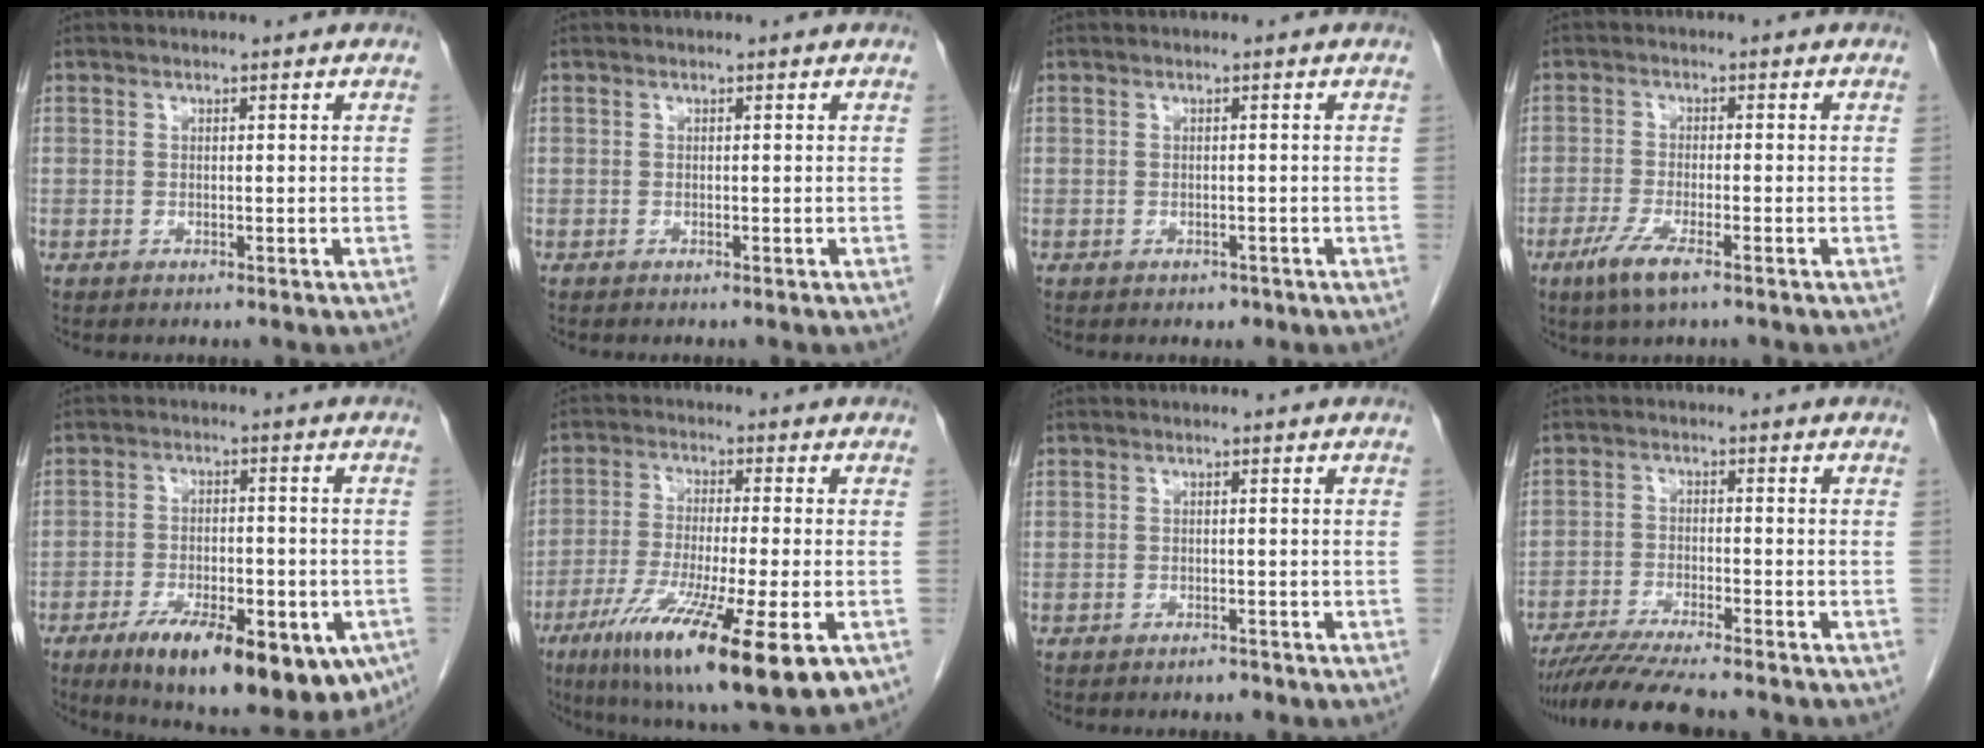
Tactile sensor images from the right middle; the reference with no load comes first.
{"total": 0.0}
{"total": 1.0, "force": [-0.7, 0.6, 0.3], "torque": [-0.006, 0.001, -0.006]}
{"total": 5.1, "force": [-3.0, 0.7, 4.0], "torque": [-0.088, -0.012, -0.057]}
{"total": 18.2, "force": [-11.3, 6.5, 12.8], "torque": [-0.132, -0.008, -0.163]}
{"total": 18.7, "force": [-9.2, 2.0, 16.2], "torque": [-0.241, -0.047, -0.151]}
{"total": 1.0, "force": [-0.8, 0.4, 0.3], "torque": [-0.006, 0.001, -0.011]}
{"total": 10.3, "force": [-8.9, 0.2, 5.0], "torque": [-0.077, -0.026, -0.147]}